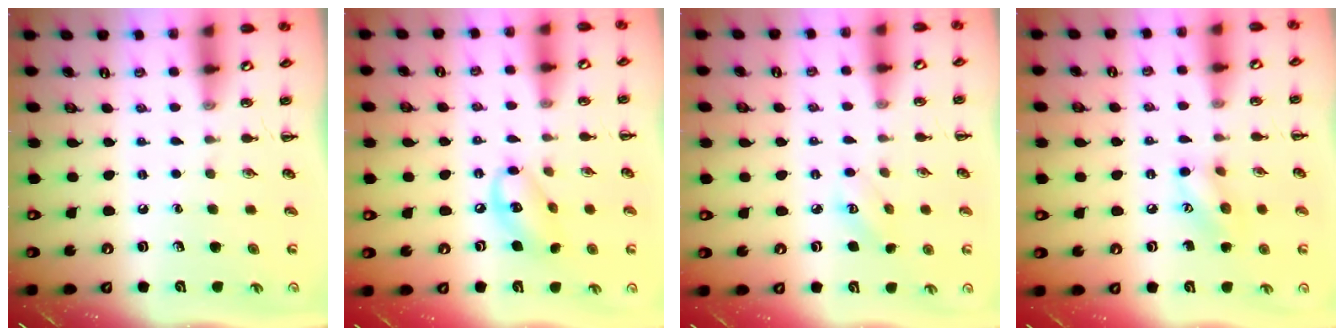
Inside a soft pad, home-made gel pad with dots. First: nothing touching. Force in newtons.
{"total": 10.9, "press": 10.7, "slide": 2.1}
{"total": 3.3, "press": 3.2, "slide": 0.9}
{"total": 8.6, "press": 8.6, "slide": 0.4}